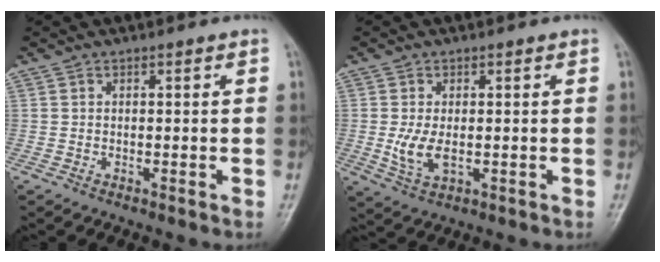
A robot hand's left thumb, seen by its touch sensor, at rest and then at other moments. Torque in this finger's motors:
{"motor_torque": [0.19, 0.24, 0.66, 0.14, 0.20]}